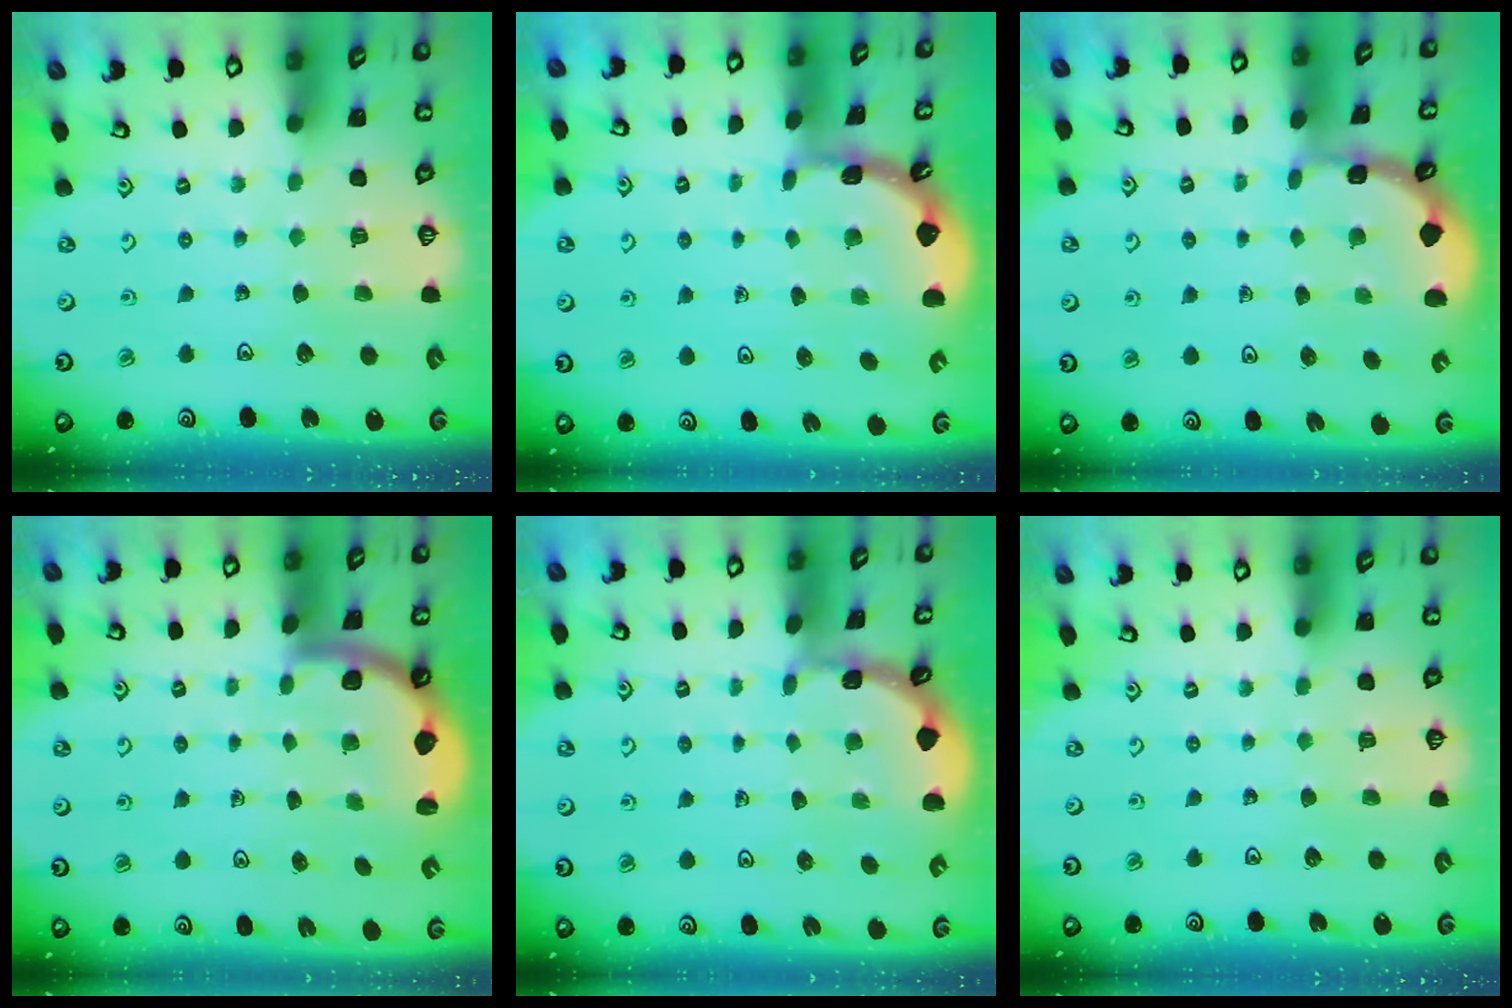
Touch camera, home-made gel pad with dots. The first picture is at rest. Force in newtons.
{"total": 1.8, "press": 1.8, "slide": 0.2}
{"total": 1.5, "press": 1.4, "slide": 0.3}
{"total": 2.0, "press": 2.0, "slide": 0.3}
{"total": 1.0, "press": 1.0, "slide": 0.1}
{"total": 0.0}